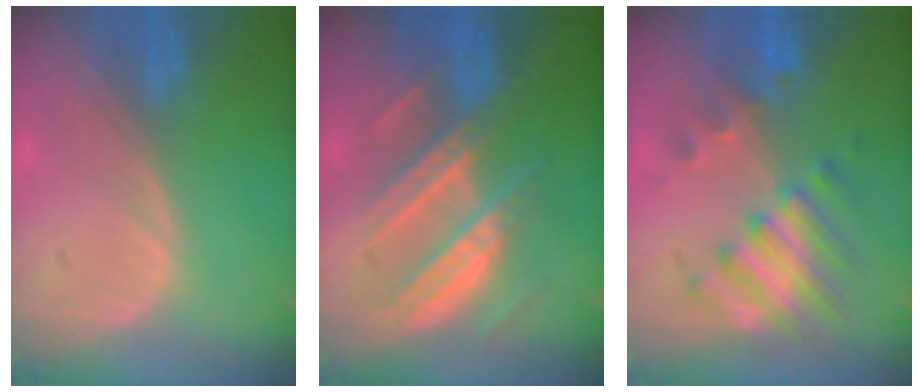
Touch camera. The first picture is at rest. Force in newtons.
{"total": 8.3, "press": 8.3, "slide": 0.3}
{"total": 8.3, "press": 7.2, "slide": 4.1}